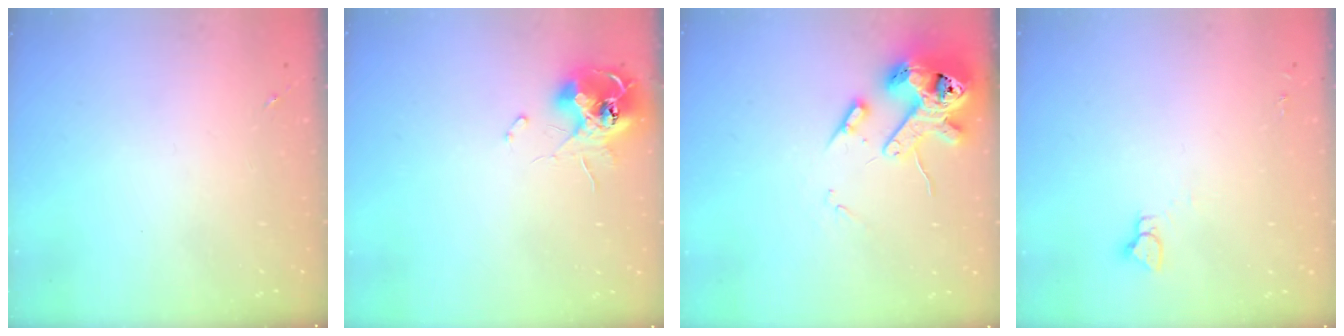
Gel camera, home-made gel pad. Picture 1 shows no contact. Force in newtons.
{"total": 11.6, "press": 11.6, "slide": 1.1}
{"total": 14.8, "press": 14.7, "slide": 2.3}
{"total": 3.3, "press": 3.3, "slide": 0.2}